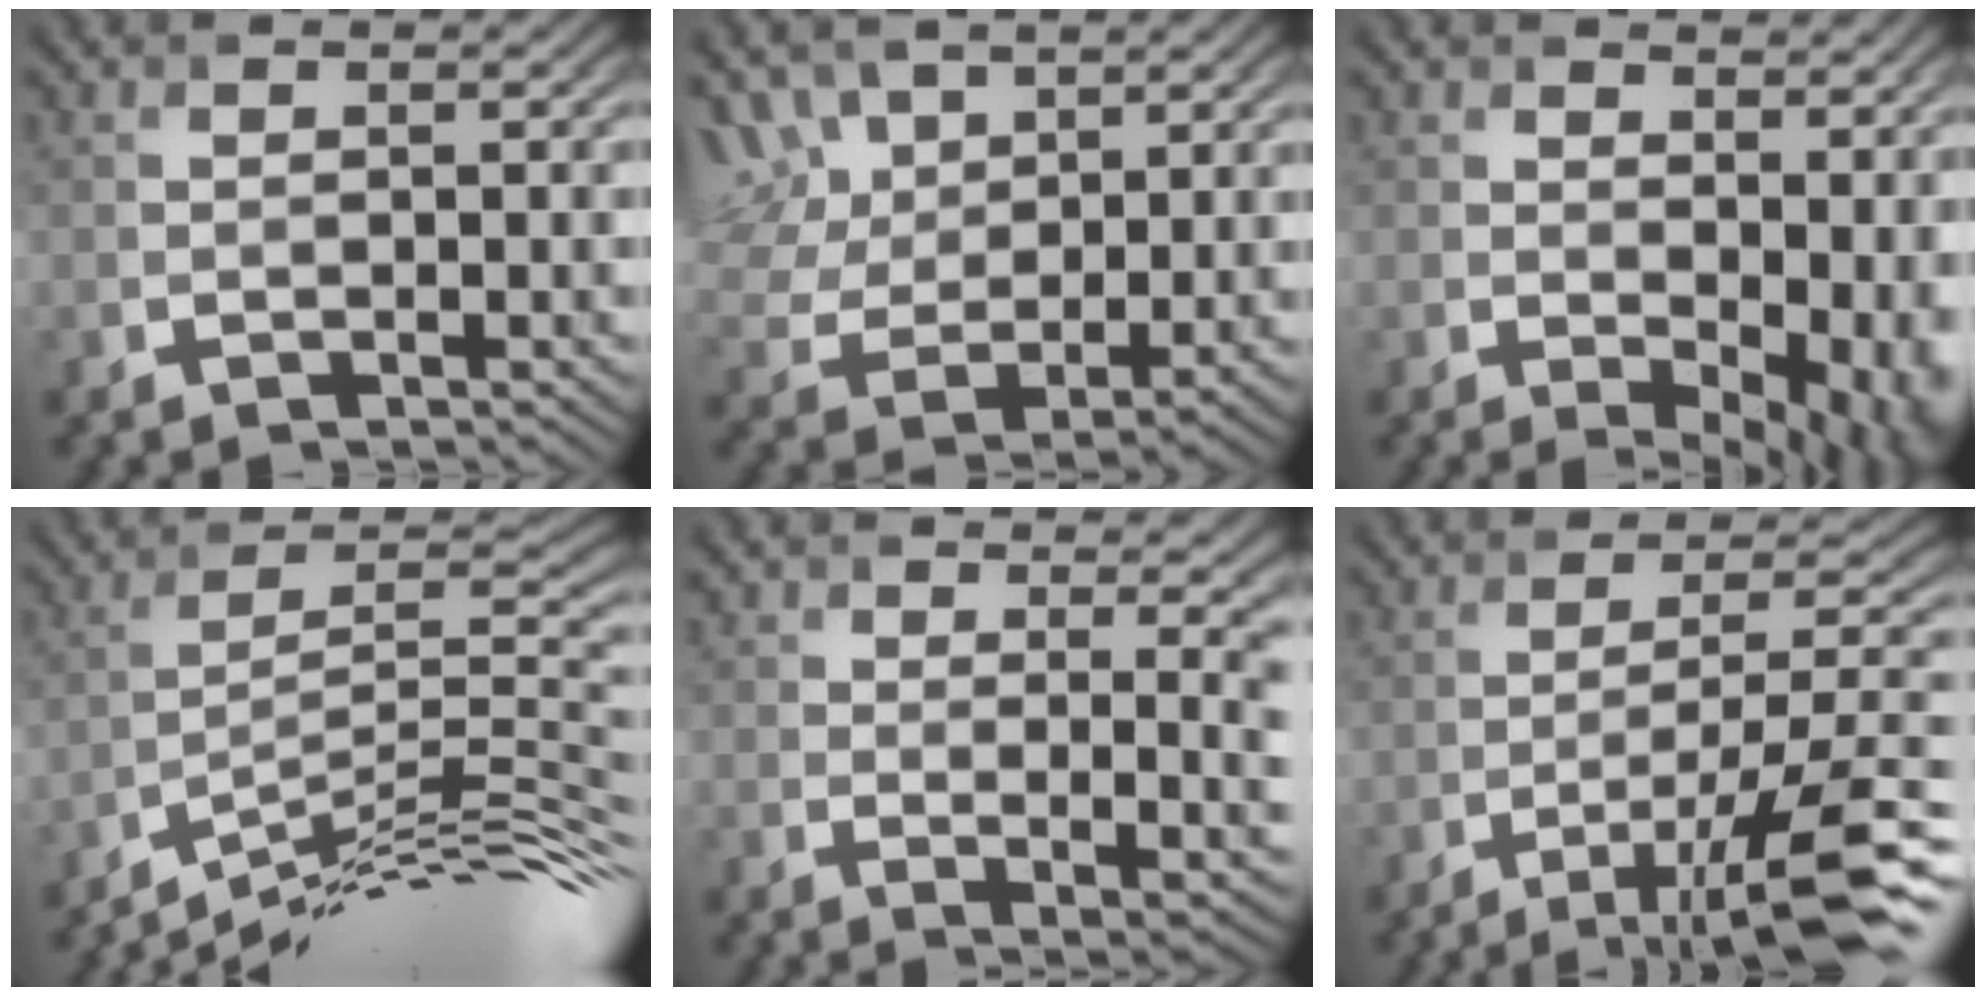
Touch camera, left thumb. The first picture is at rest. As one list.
[{"total": 10.1, "force": [6.1, 5.6, 5.8], "torque": [-0.156, 0.017, 0.117]}, {"total": 10.3, "force": [1.2, 6.1, 8.2], "torque": [-0.104, -0.025, 0.059]}, {"total": 12.4, "force": [-8.0, 2.2, 9.2], "torque": [-0.146, 0.010, -0.137]}, {"total": 10.3, "force": [3.6, 4.1, 8.8], "torque": [-0.125, 0.016, 0.066]}, {"total": 12.7, "force": [-7.3, 2.5, 10.1], "torque": [-0.160, 0.004, -0.113]}]